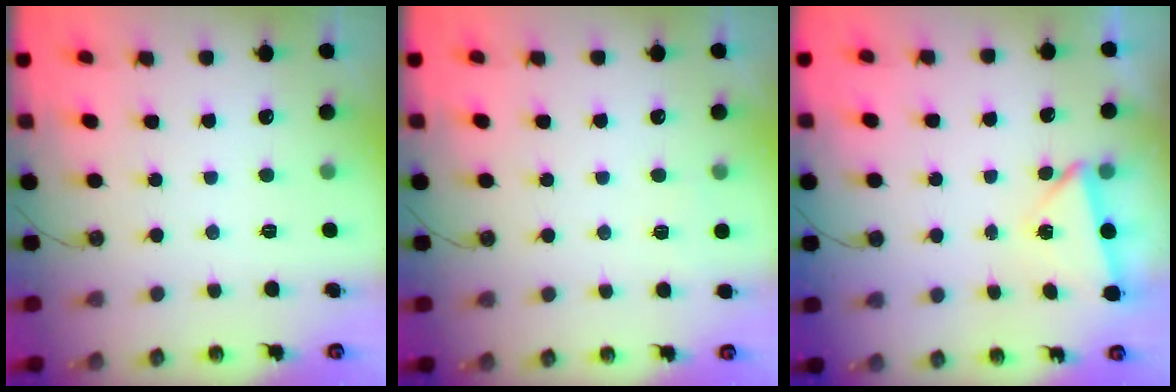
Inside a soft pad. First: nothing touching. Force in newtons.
{"total": 2.8, "press": 2.3, "slide": 1.5}
{"total": 2.7, "press": 0.8, "slide": 2.6}